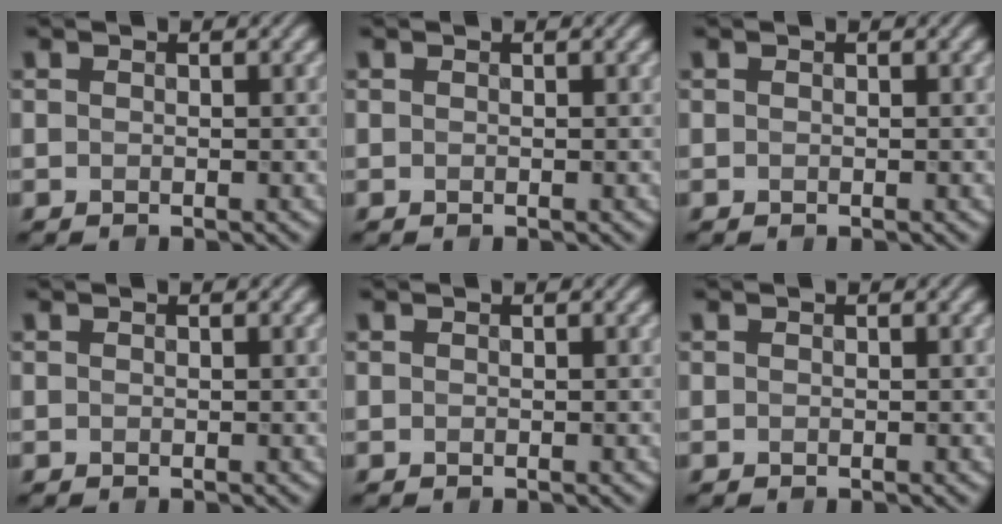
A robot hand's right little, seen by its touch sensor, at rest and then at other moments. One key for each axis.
{"total": 0.0}
{"total": 0.0}
{"total": 0.0}
{"total": 0.0}
{"total": 0.0}